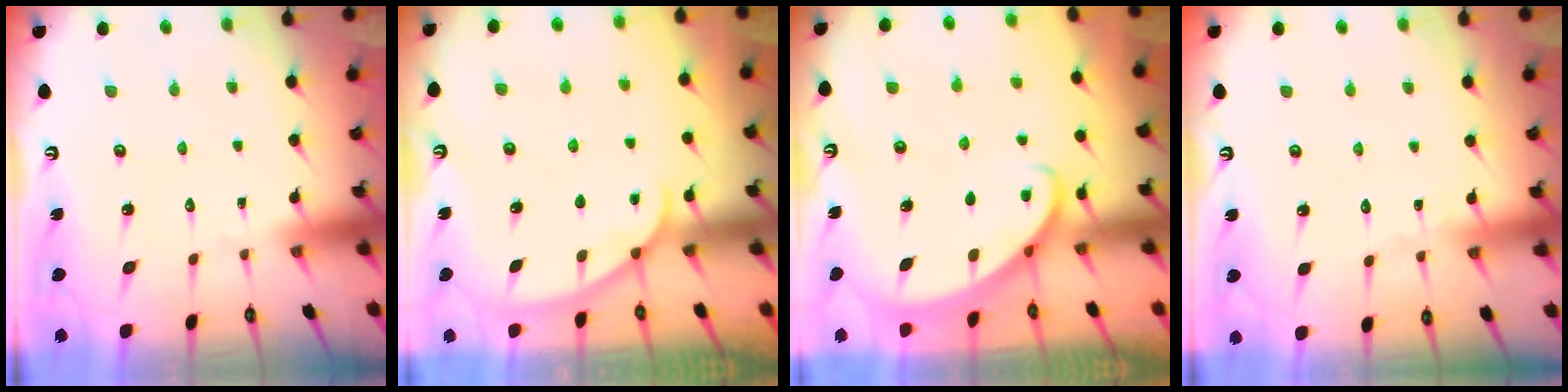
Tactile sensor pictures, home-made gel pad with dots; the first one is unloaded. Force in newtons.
{"total": 2.2, "press": 2.2, "slide": 0.2}
{"total": 2.7, "press": 2.7, "slide": 0.2}
{"total": 3.4, "press": 3.3, "slide": 0.3}